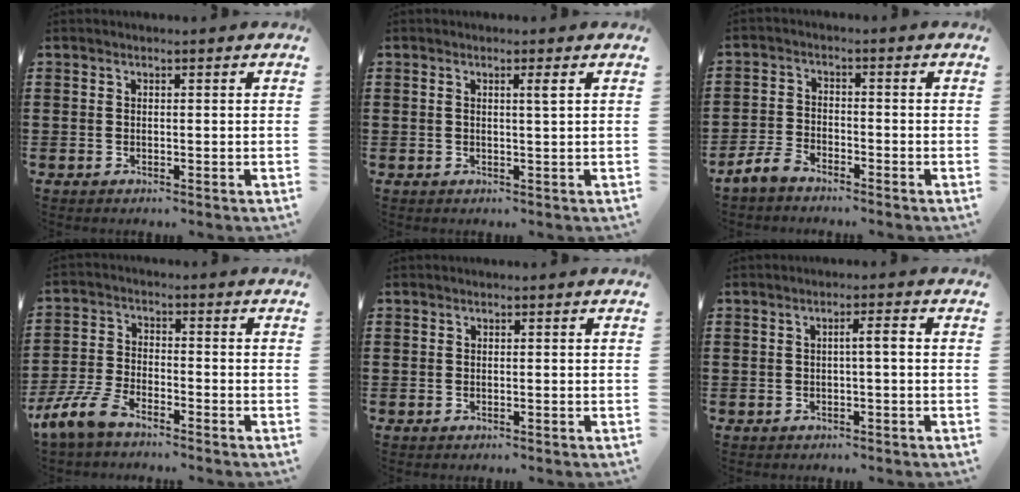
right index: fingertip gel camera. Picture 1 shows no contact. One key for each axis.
{"total": 1.4, "fx": 0.4, "fy": -0.2, "fz": 1.3, "tx": -0.023, "ty": -0.002, "tz": 0.004}
{"total": 3.4, "fx": -3.0, "fy": 0.9, "fz": 1.4, "tx": -0.046, "ty": 0.005, "tz": -0.066}
{"total": 6.2, "fx": -5.1, "fy": 1.4, "fz": 3.4, "tx": -0.102, "ty": -0.013, "tz": -0.105}
{"total": 0.0}
{"total": 2.0, "fx": -0.2, "fy": 0.1, "fz": 2.0, "tx": -0.036, "ty": 0.000, "tz": -0.005}